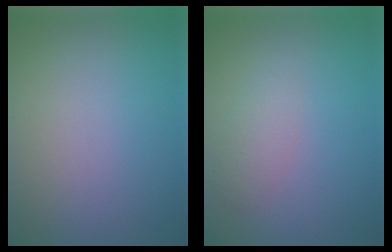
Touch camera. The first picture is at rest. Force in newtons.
{"total": 1.7, "press": 1.7, "slide": 0.0}